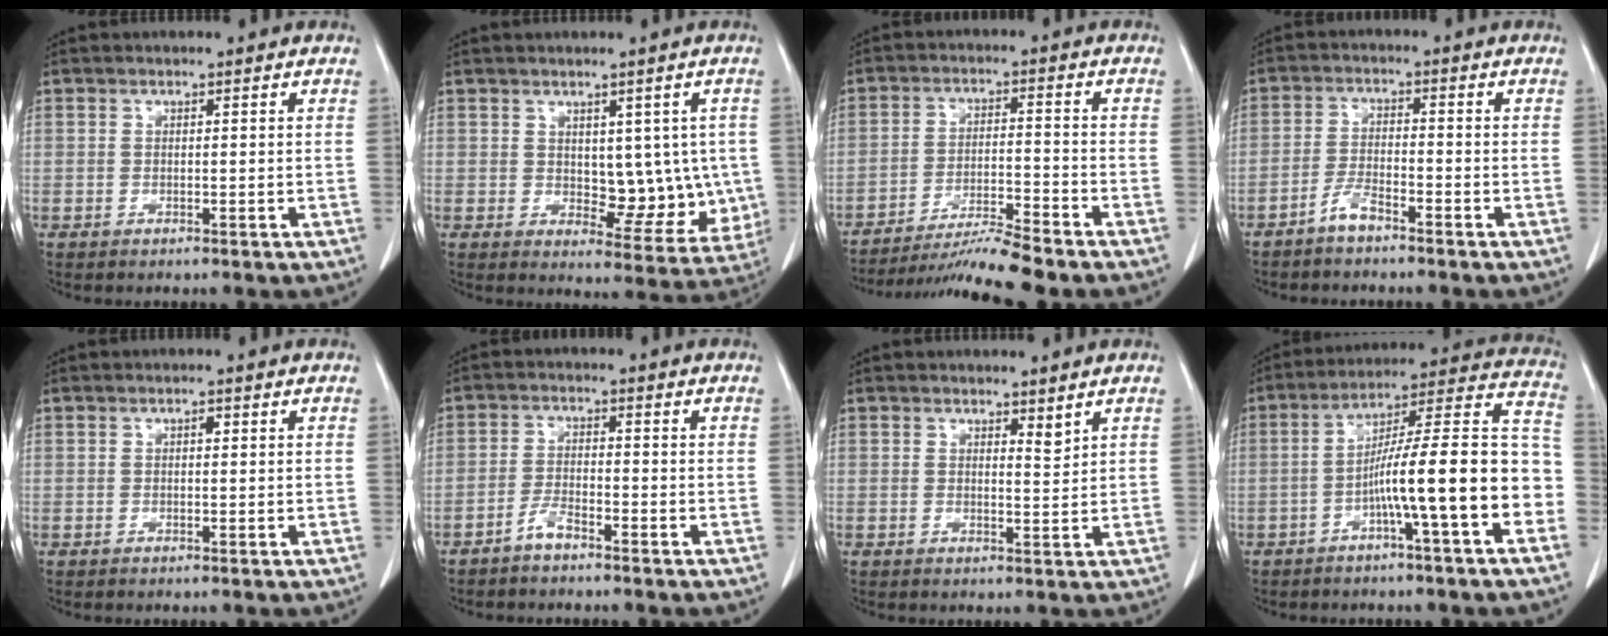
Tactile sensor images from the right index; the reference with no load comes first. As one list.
[{"total": 8.3, "force": [0.5, 4.8, 6.8], "torque": [-0.062, 0.000, 0.022]}, {"total": 9.2, "force": [-8.3, -1.8, 3.5], "torque": [-0.054, -0.013, -0.147]}, {"total": 3.4, "force": [-2.8, 0.6, 1.8], "torque": [-0.041, 0.002, -0.059]}, {"total": 0.7, "force": [0.2, 0.4, 0.6], "torque": [-0.010, 0.002, 0.001]}, {"total": 2.8, "force": [-2.4, 0.4, 1.5], "torque": [-0.033, 0.001, -0.049]}, {"total": 1.7, "force": [1.5, 0.3, 0.9], "torque": [-0.016, -0.011, 0.024]}, {"total": 16.2, "force": [-4.7, 0.6, 15.4], "torque": [-0.222, 0.035, -0.077]}]